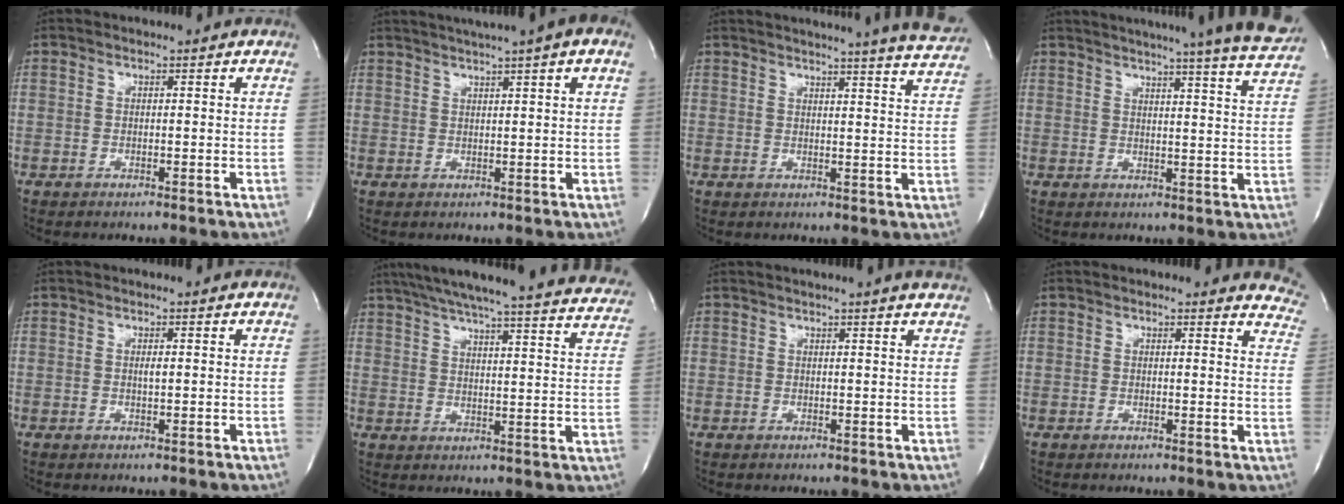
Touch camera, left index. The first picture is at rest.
{"total": 10.3, "force": [7.2, 0.0, 7.3], "torque": [-0.119, 0.036, 0.089]}
{"total": 17.9, "force": [16.7, -0.4, 6.4], "torque": [-0.093, -0.053, 0.188]}
{"total": 23.3, "force": [21.0, -0.6, 10.1], "torque": [-0.156, -0.054, 0.249]}
{"total": 0.7, "force": [0.1, 0.1, 0.7], "torque": [-0.017, -0.002, 0.001]}
{"total": 32.6, "force": [29.4, 2.8, 13.8], "torque": [-0.218, -0.060, 0.354]}
{"total": 4.8, "force": [4.3, -0.7, 2.0], "torque": [-0.026, 0.009, 0.038]}
{"total": 7.8, "force": [7.3, 2.2, 1.7], "torque": [0.016, -0.027, 0.040]}